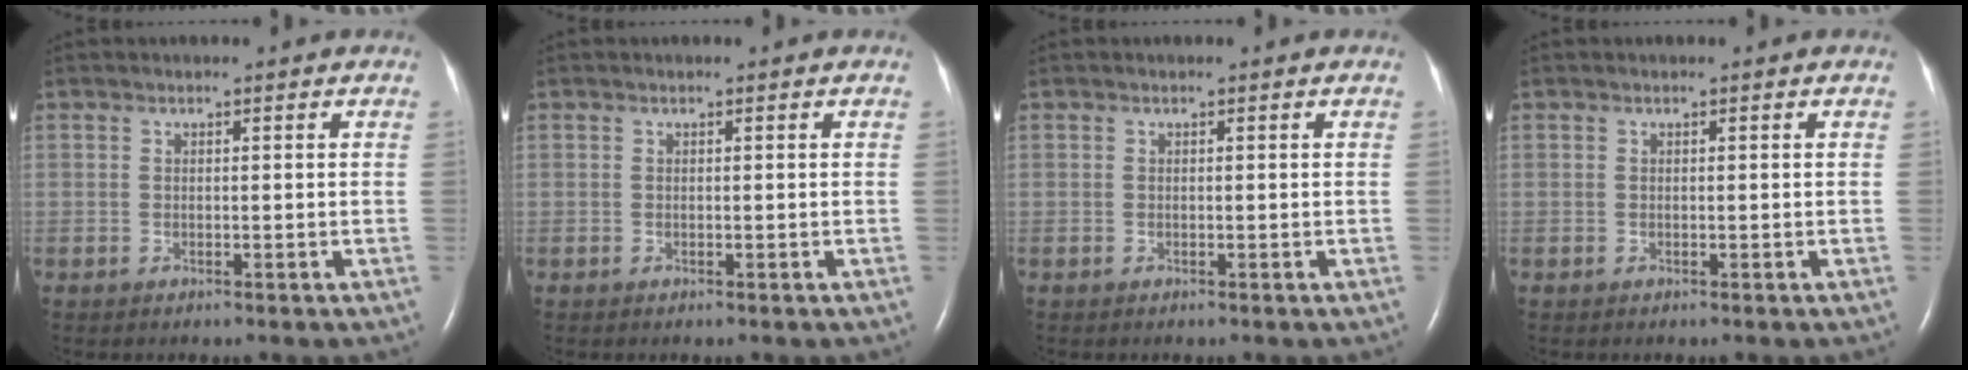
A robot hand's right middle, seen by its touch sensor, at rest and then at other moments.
{"total": 0.0}
{"total": 0.0}
{"total": 0.0}